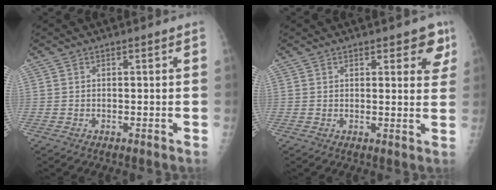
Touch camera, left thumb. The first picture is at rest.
{"total": 5.0, "force": [3.0, 2.2, 3.3], "torque": [-0.004, -0.014, 0.029]}